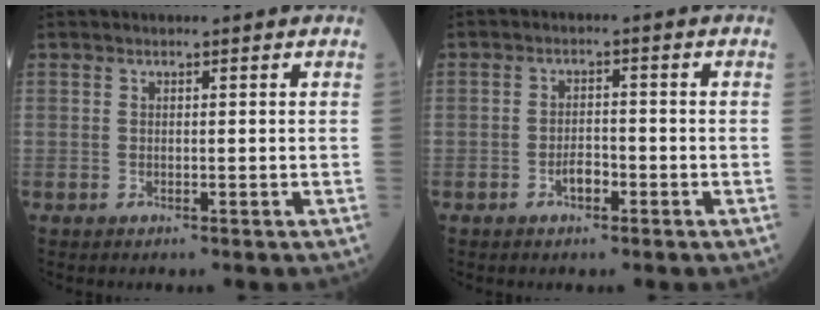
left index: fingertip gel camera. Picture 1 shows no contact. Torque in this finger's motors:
{"motor_torque": [-0.03, 0.04, 0.02, 0.01]}